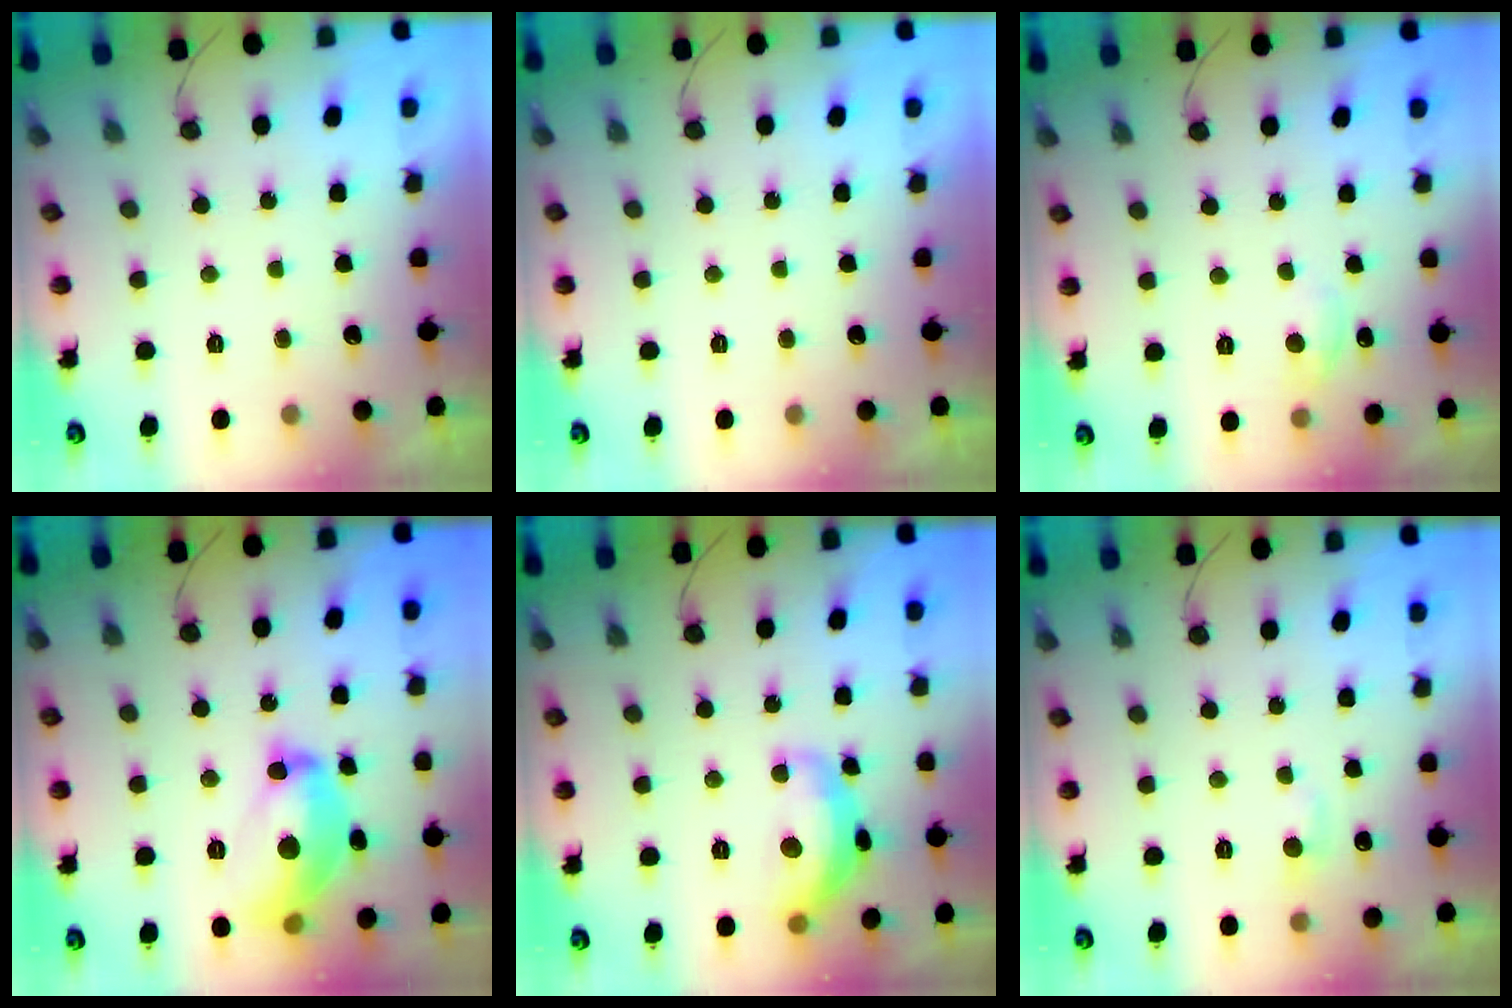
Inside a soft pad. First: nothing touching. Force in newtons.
{"total": 0.0}
{"total": 5.5, "press": 5.4, "slide": 0.8}
{"total": 15.5, "press": 15.5, "slide": 0.8}
{"total": 14.0, "press": 14.0, "slide": 0.8}
{"total": 5.3, "press": 5.2, "slide": 0.6}